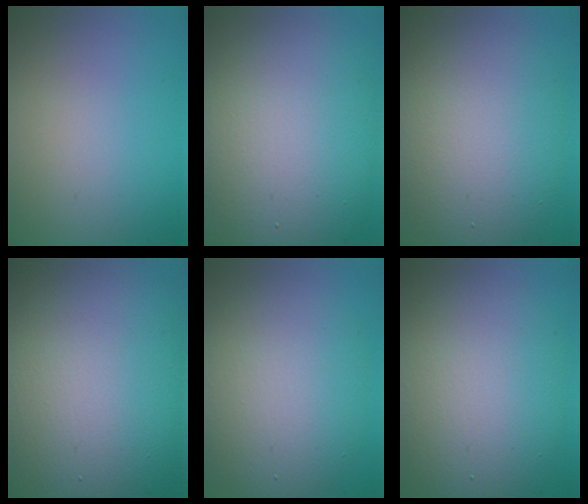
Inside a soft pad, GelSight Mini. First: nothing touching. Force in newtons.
{"total": 13.0, "press": 13.0, "slide": 0.9}
{"total": 8.5, "press": 8.4, "slide": 0.6}
{"total": 16.9, "press": 16.9, "slide": 0.6}
{"total": 7.8, "press": 7.8, "slide": 0.1}
{"total": 9.5, "press": 9.5, "slide": 0.1}